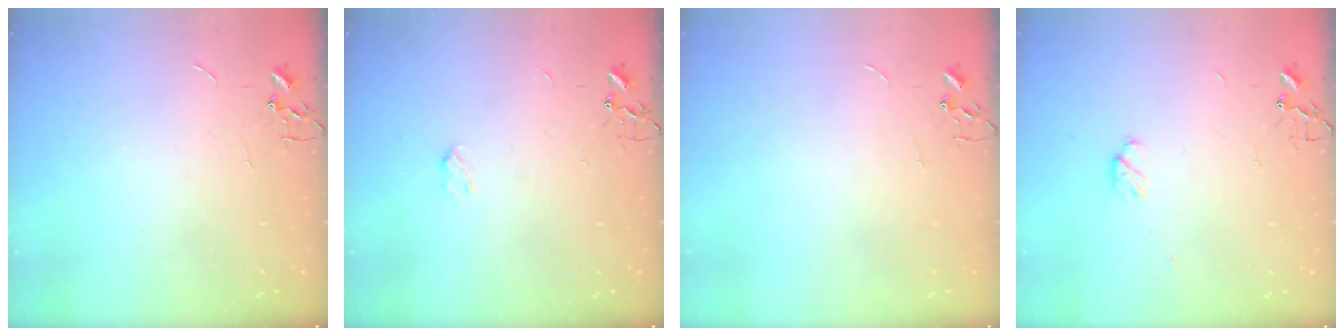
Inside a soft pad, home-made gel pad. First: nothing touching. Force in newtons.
{"total": 2.6, "press": 2.6, "slide": 0.5}
{"total": 0.0}
{"total": 3.9, "press": 3.7, "slide": 1.3}